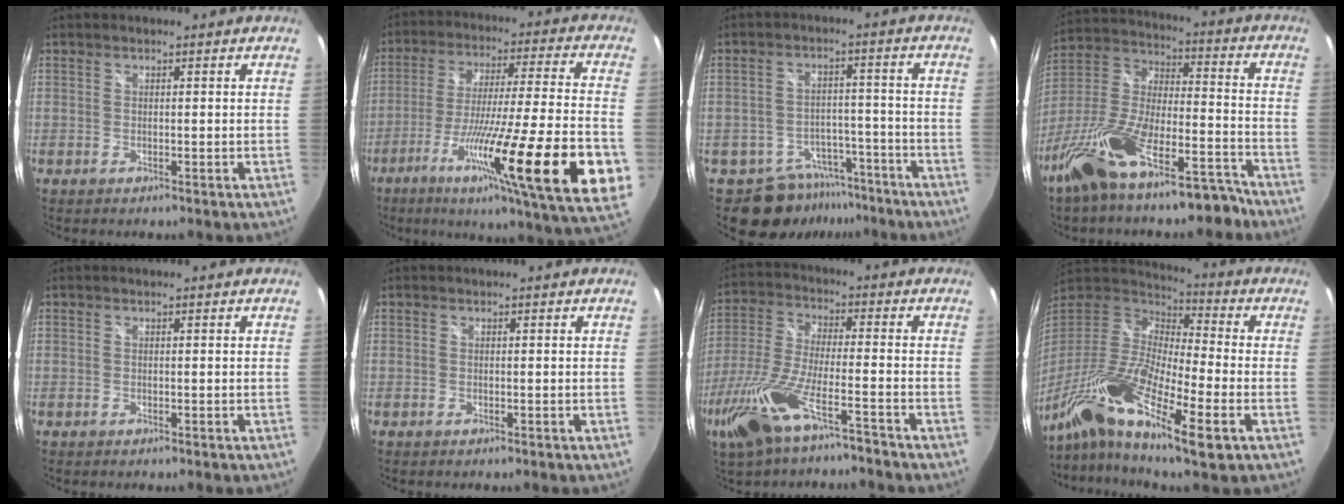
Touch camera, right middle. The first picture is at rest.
{"total": 27.7, "force": [-10.7, 1.8, 25.5], "torque": [-0.403, -0.076, -0.169]}
{"total": 9.4, "force": [-6.8, 6.1, 1.9], "torque": [-0.043, 0.017, -0.083]}
{"total": 21.0, "force": [-14.6, 7.2, 13.2], "torque": [-0.251, 0.005, -0.248]}
{"total": 0.0}
{"total": 0.0}
{"total": 14.2, "force": [-9.3, 3.1, 10.3], "torque": [-0.231, -0.028, -0.179]}
{"total": 21.9, "force": [-11.2, 5.7, 18.0], "torque": [-0.348, -0.043, -0.227]}